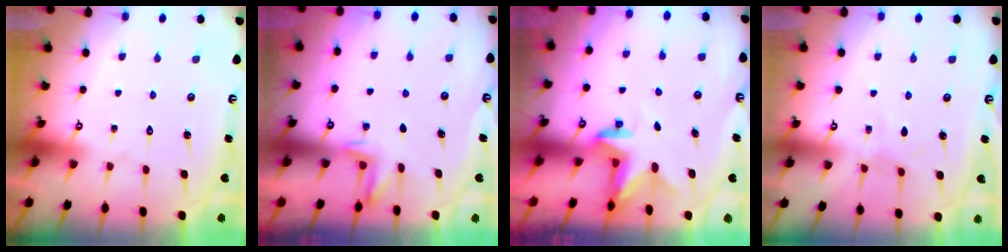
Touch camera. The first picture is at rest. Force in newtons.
{"total": 2.2, "press": 2.1, "slide": 0.4}
{"total": 2.5, "press": 2.5, "slide": 0.4}
{"total": 4.0, "press": 4.0, "slide": 0.5}